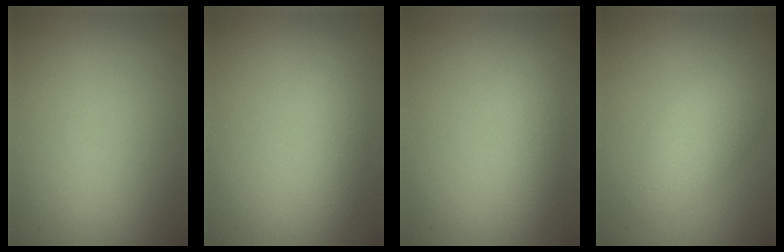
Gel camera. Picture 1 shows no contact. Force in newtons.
{"total": 2.3, "press": 2.3, "slide": 0.2}
{"total": 2.3, "press": 2.3, "slide": 0.2}
{"total": 2.7, "press": 2.7, "slide": 0.0}